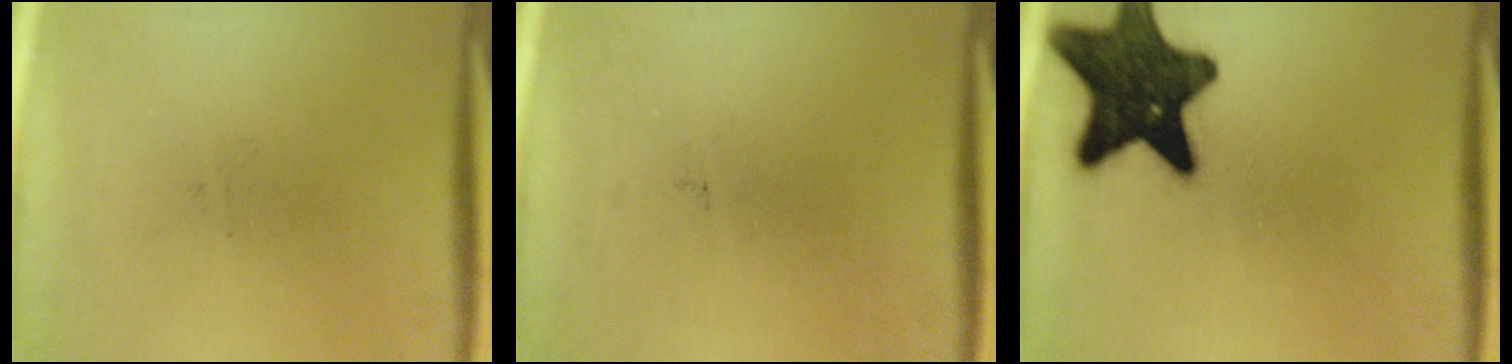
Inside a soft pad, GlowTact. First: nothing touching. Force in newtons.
{"total": 0.0}
{"total": 15.8}